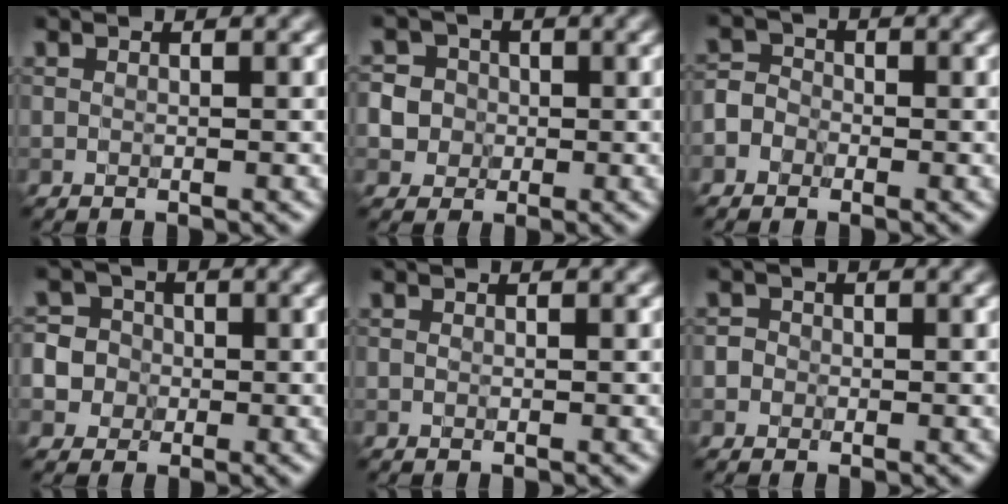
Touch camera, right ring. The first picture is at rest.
{"total": 7.5, "force": [0.1, 7.1, 2.3], "torque": [-0.051, 0.025, -0.014]}
{"total": 2.6, "force": [-1.3, 2.1, 0.8], "torque": [-0.003, 0.012, -0.032]}
{"total": 7.4, "force": [-1.1, 7.0, 2.0], "torque": [-0.041, 0.016, -0.048]}
{"total": 0.0}
{"total": 2.0, "force": [0.2, 1.8, 0.8], "torque": [0.009, 0.012, -0.021]}